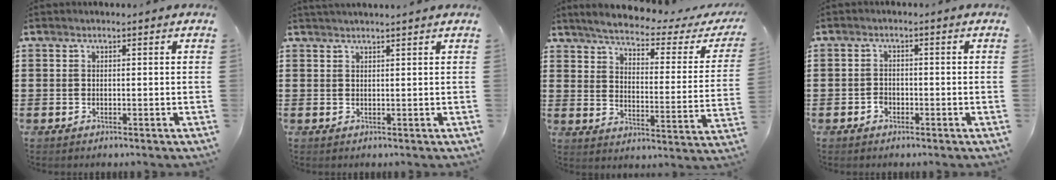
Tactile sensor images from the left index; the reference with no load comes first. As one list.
[{"total": 1.1, "force": [1.1, -0.1, 0.0], "torque": [-0.003, 0.000, 0.021]}, {"total": 3.3, "force": [2.8, 0.0, 1.8], "torque": [-0.055, -0.025, 0.037]}, {"total": 1.3, "force": [-0.8, 1.0, 0.3], "torque": [-0.010, 0.000, -0.018]}]